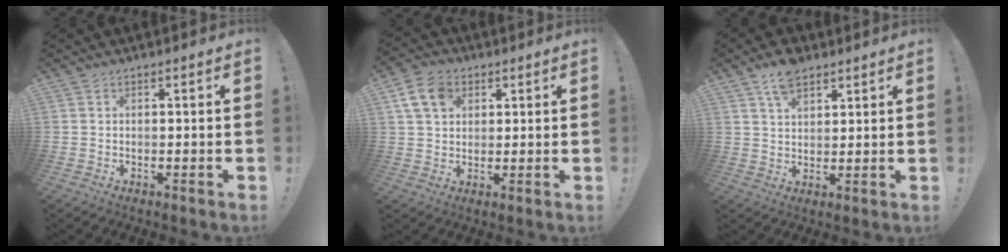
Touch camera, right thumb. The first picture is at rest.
{"total": 9.7, "force": [4.1, 7.1, 5.3], "torque": [-0.096, -0.004, 0.081]}
{"total": 7.5, "force": [5.1, 3.9, 3.8], "torque": [-0.063, -0.018, 0.094]}